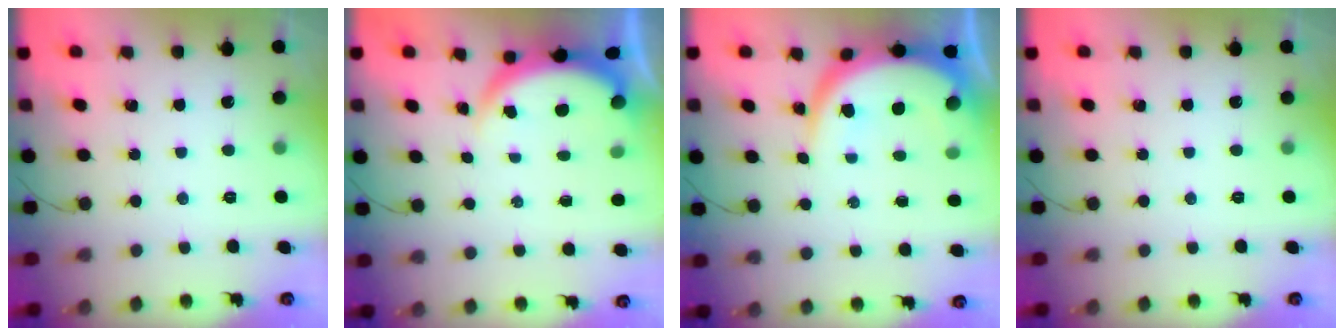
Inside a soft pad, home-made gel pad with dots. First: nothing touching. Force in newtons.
{"total": 3.8, "press": 3.8, "slide": 0.2}
{"total": 10.9, "press": 10.9, "slide": 0.9}
{"total": 0.0}